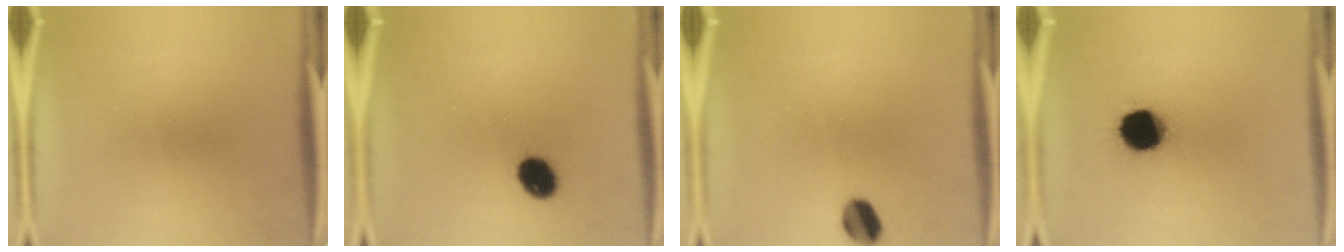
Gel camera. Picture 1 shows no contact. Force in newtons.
{"total": 7.2}
{"total": 5.6}
{"total": 12.0}